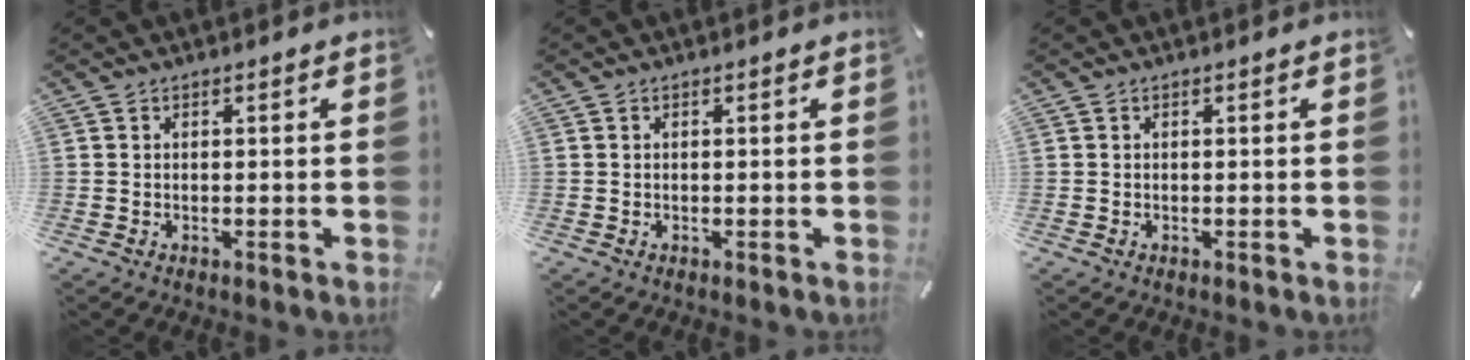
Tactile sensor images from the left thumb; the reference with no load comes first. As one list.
[{"total": 0.0}, {"total": 0.0}]